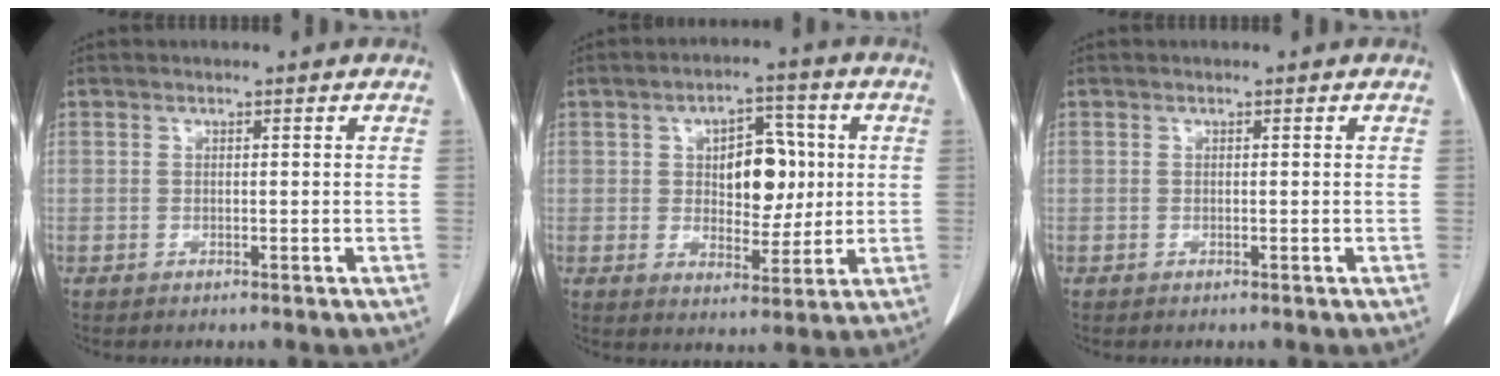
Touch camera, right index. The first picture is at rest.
{"total": 9.0, "force": [1.3, 4.9, 7.5], "torque": [-0.110, 0.015, 0.029]}
{"total": 0.0}